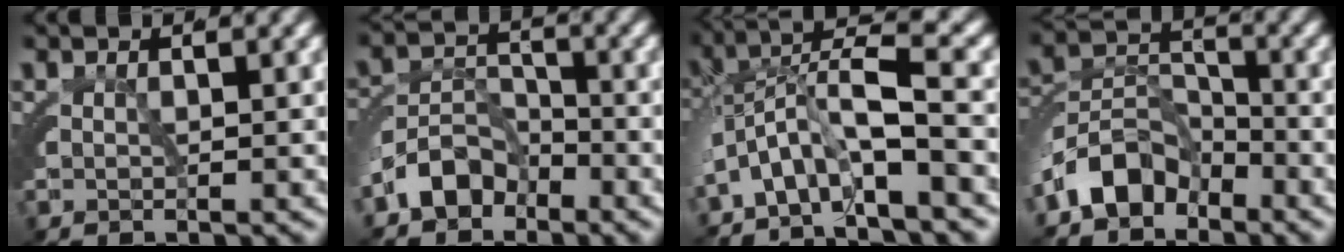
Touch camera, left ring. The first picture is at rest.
{"total": 4.1, "force": [-2.7, 2.5, 1.8], "torque": [-0.014, -0.005, -0.051]}
{"total": 6.9, "force": [-2.9, 4.3, 4.5], "torque": [-0.112, -0.025, -0.042]}
{"total": 5.0, "force": [-3.3, 2.9, 2.4], "torque": [-0.019, -0.006, -0.063]}